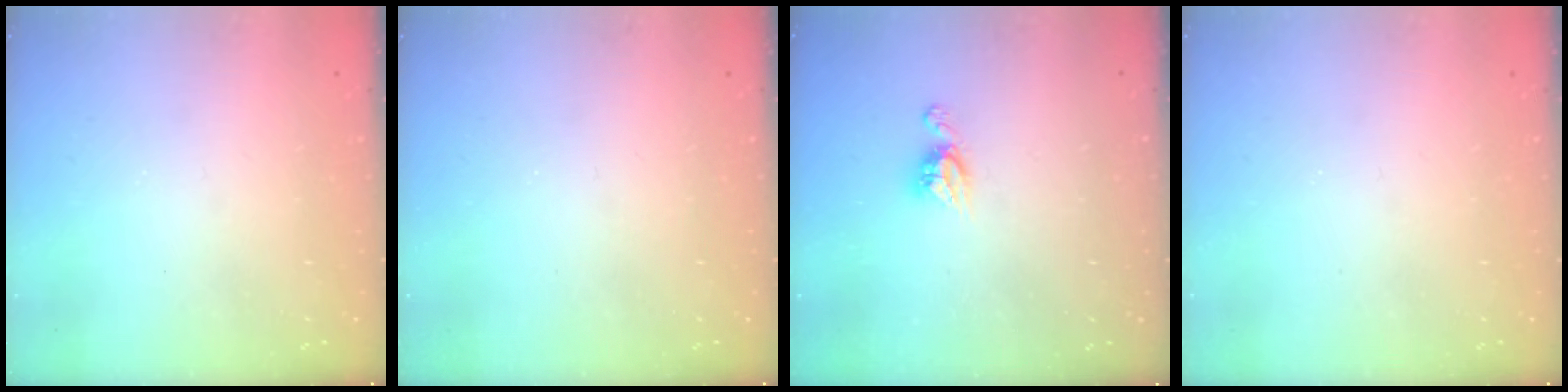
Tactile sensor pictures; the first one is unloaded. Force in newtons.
{"total": 0.0}
{"total": 5.9, "press": 5.9, "slide": 0.3}
{"total": 0.0}